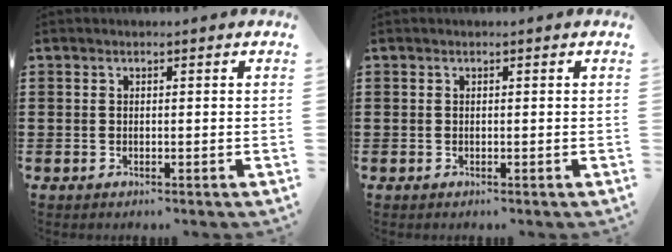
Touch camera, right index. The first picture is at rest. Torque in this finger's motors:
{"motor_torque": [0.00, 0.00, 0.00, 0.00]}